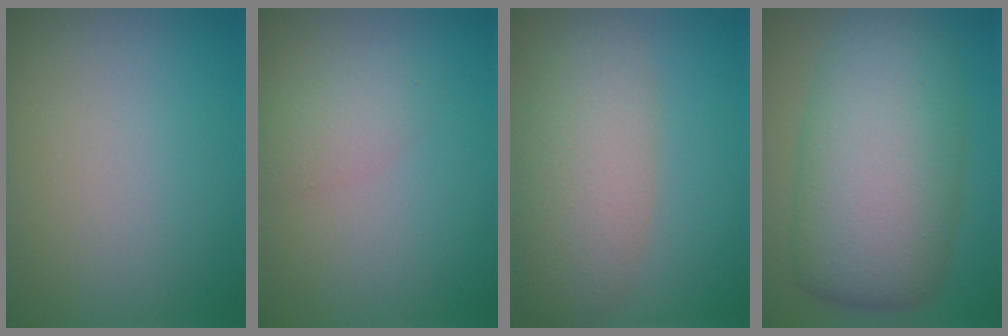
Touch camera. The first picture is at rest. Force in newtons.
{"total": 1.9, "press": 1.9, "slide": 0.1}
{"total": 5.8, "press": 5.8, "slide": 0.1}
{"total": 11.4, "press": 11.4, "slide": 0.2}